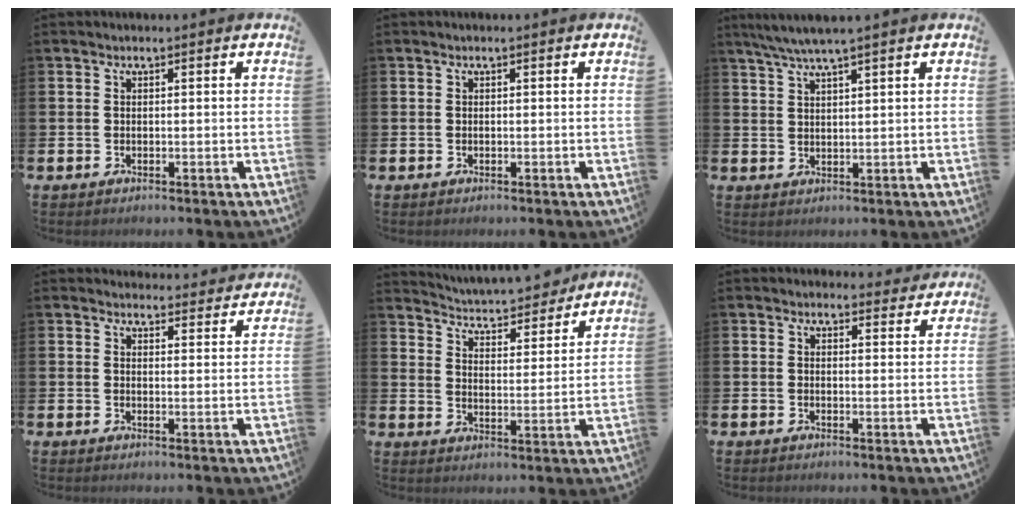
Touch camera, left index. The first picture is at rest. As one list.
[{"total": 0.0}, {"total": 3.8, "force": [3.3, -0.4, 1.8], "torque": [-0.049, -0.006, 0.060]}, {"total": 3.2, "force": [3.1, 0.6, -0.2], "torque": [0.006, -0.022, 0.055]}, {"total": 5.1, "force": [5.1, 0.6, 0.5], "torque": [-0.034, -0.046, 0.084]}, {"total": 2.1, "force": [2.0, 0.6, 0.1], "torque": [0.001, -0.008, 0.034]}]